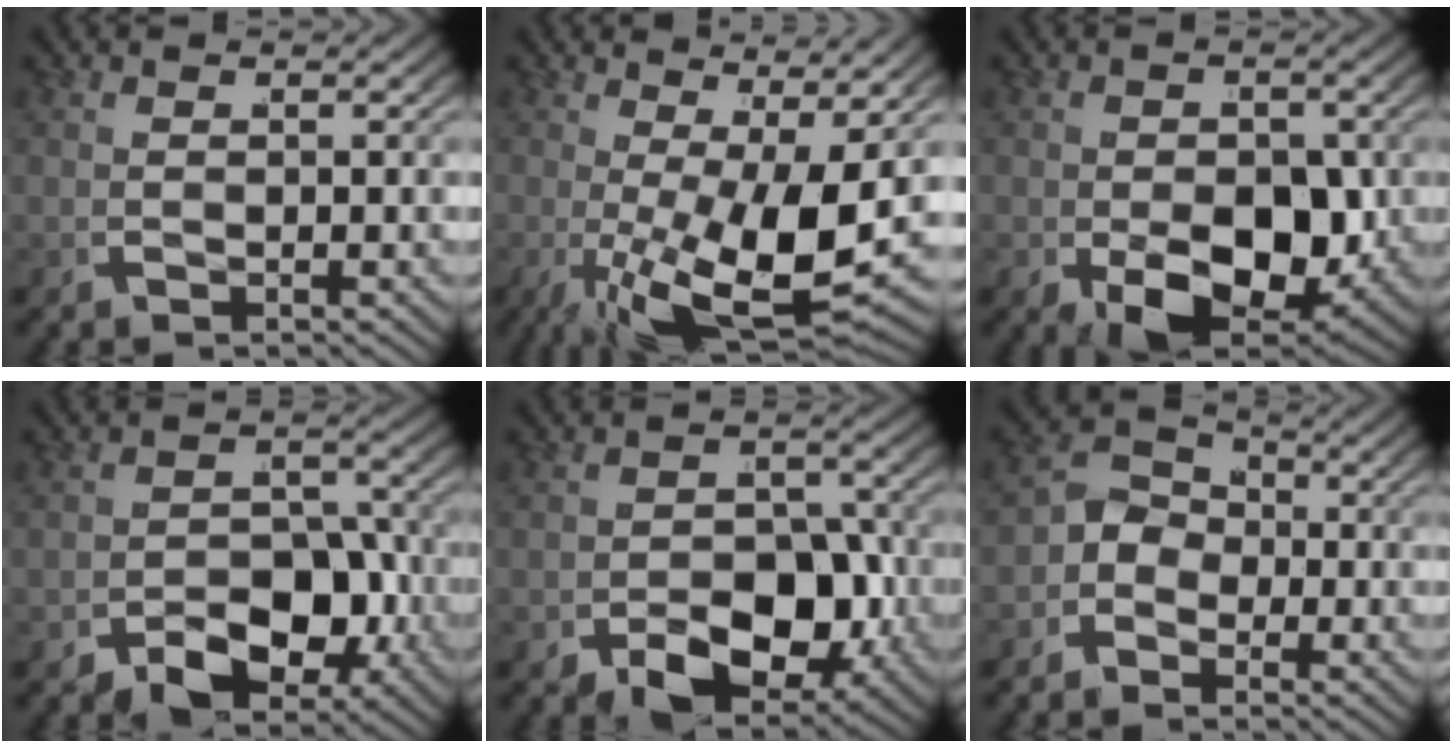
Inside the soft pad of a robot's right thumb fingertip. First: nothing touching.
{"total": 11.0, "force": [-1.3, 5.2, 9.6], "torque": [-0.167, -0.045, -0.001]}
{"total": 9.8, "force": [-2.4, 6.2, 7.2], "torque": [-0.141, -0.060, -0.013]}
{"total": 5.8, "force": [-2.9, 3.7, 3.5], "torque": [-0.057, -0.019, -0.047]}
{"total": 6.9, "force": [-2.5, 4.5, 4.6], "torque": [-0.082, -0.028, -0.037]}
{"total": 4.2, "force": [-1.0, 3.6, 1.8], "torque": [-0.035, -0.002, -0.032]}